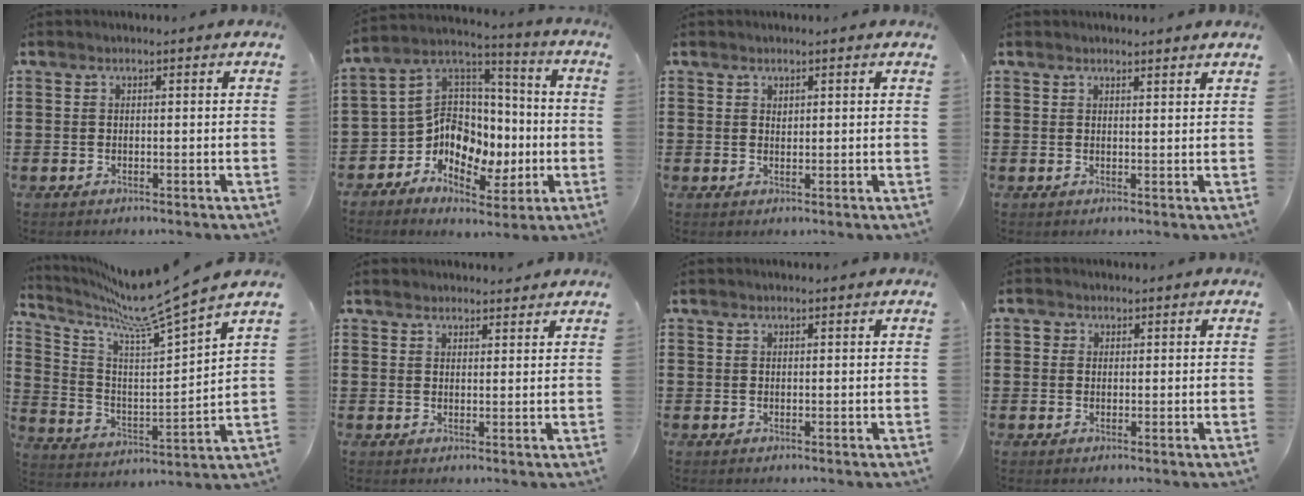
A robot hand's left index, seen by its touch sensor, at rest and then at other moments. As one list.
[{"total": 9.3, "force": [-1.2, 8.5, 3.7], "torque": [-0.096, -0.015, -0.024]}, {"total": 0.9, "force": [0.9, 0.2, 0.1], "torque": [-0.004, 0.000, 0.017]}, {"total": 1.5, "force": [1.5, -0.1, 0.1], "torque": [-0.006, 0.000, 0.030]}, {"total": 10.5, "force": [9.0, -1.2, 5.3], "torque": [-0.139, -0.069, 0.142]}, {"total": 1.8, "force": [1.8, 0.3, -0.2], "torque": [-0.001, 0.004, 0.035]}, {"total": 0.0}, {"total": 1.0, "force": [0.4, 0.9, 0.1], "torque": [-0.005, 0.005, 0.008]}]